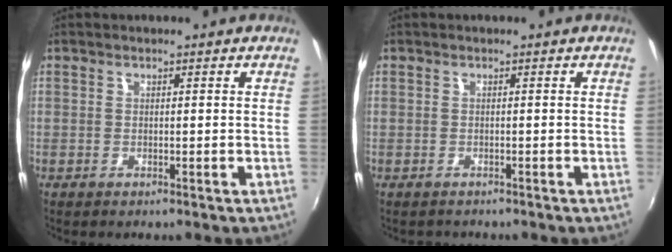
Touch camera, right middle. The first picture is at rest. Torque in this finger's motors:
{"motor_torque": [-0.36, -0.20, -0.29, -0.09]}